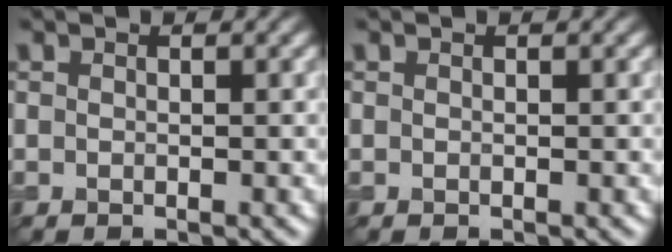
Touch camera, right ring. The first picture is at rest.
{"total": 0.0}